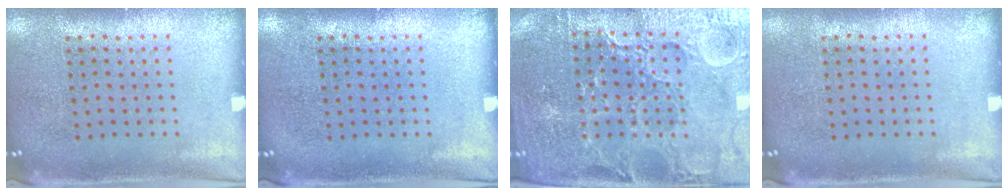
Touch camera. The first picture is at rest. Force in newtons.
{"total": 0.0}
{"total": 4.3, "press": 4.1, "slide": 1.2}
{"total": 0.0}